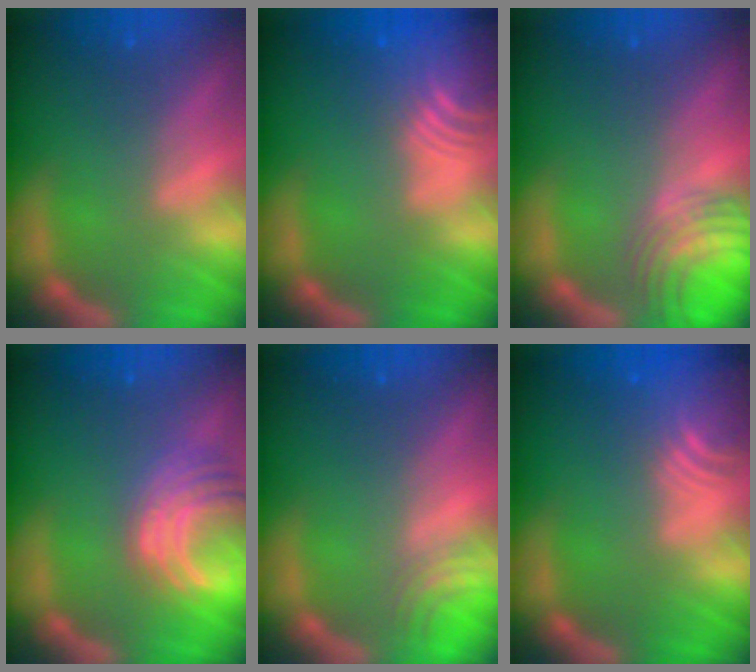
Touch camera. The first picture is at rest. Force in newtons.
{"total": 8.6}
{"total": 6.6}
{"total": 7.6}
{"total": 2.5}
{"total": 6.0}